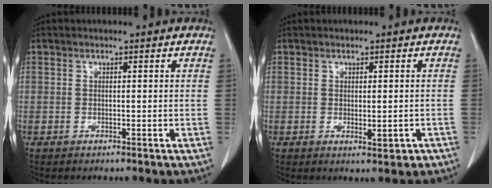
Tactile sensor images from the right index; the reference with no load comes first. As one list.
[{"total": 2.4, "force": [-0.7, 0.9, 2.2], "torque": [-0.032, -0.006, -0.003]}]